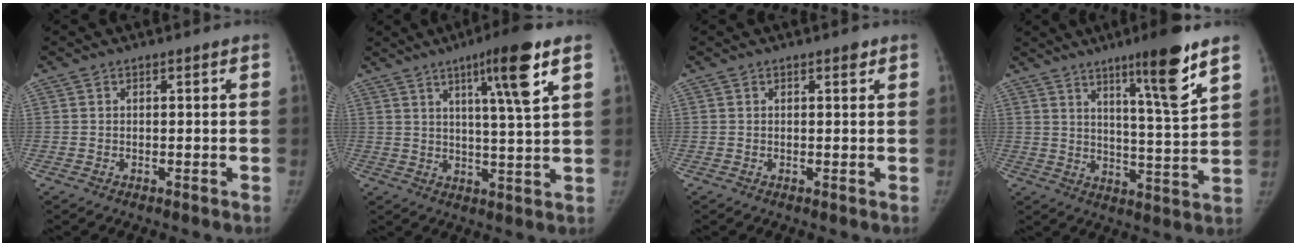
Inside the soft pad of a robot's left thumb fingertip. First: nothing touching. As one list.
[{"total": 11.3, "force": [5.6, 0.5, 9.8], "torque": [-0.151, -0.027, 0.085]}, {"total": 1.1, "force": [0.7, 0.5, 0.7], "torque": [-0.003, -0.002, 0.007]}, {"total": 13.0, "force": [7.8, 0.7, 10.3], "torque": [-0.156, -0.050, 0.123]}]